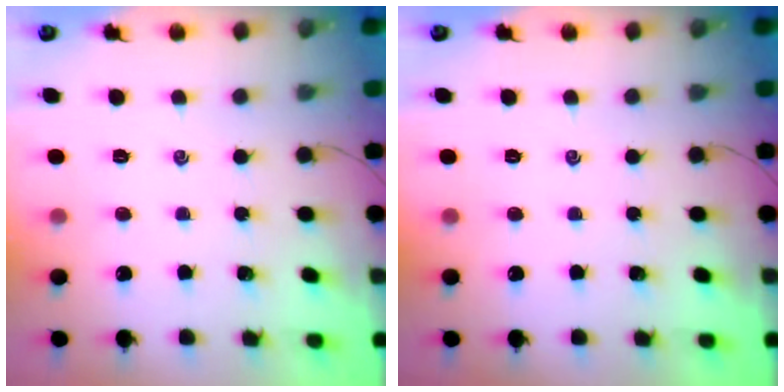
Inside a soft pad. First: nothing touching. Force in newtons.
{"total": 0.0}